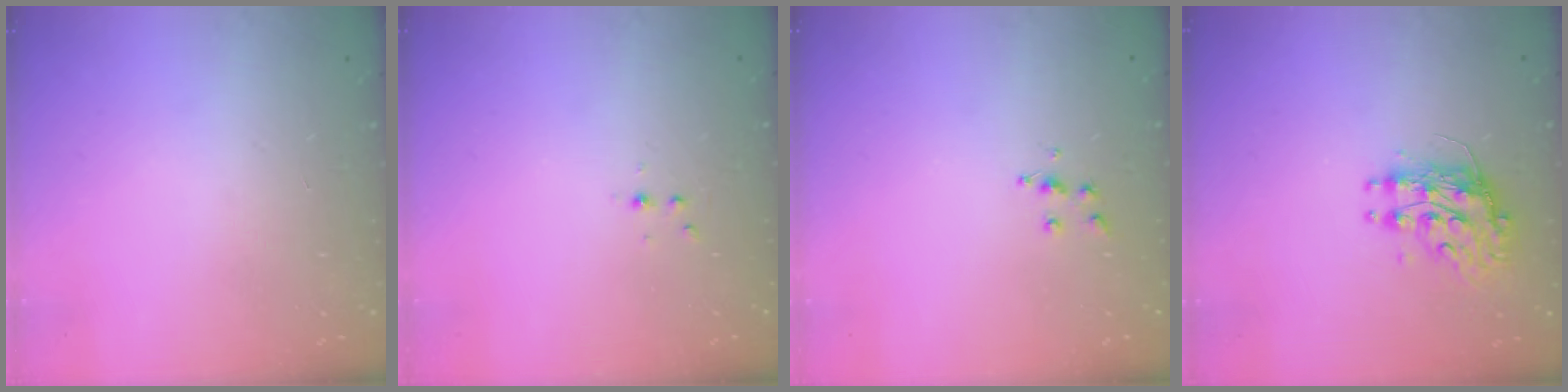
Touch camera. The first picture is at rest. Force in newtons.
{"total": 3.0, "press": 2.6, "slide": 1.5}
{"total": 6.1, "press": 6.1, "slide": 0.5}
{"total": 9.2, "press": 9.2, "slide": 0.9}